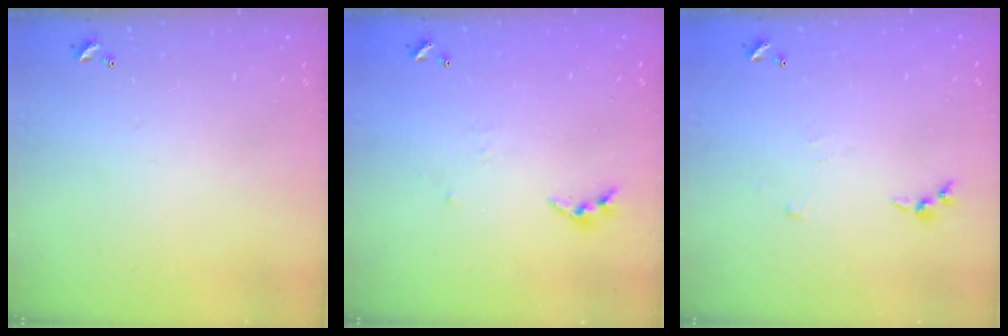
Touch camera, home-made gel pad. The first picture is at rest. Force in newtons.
{"total": 3.4, "press": 3.4, "slide": 0.4}
{"total": 3.7, "press": 3.7, "slide": 0.5}